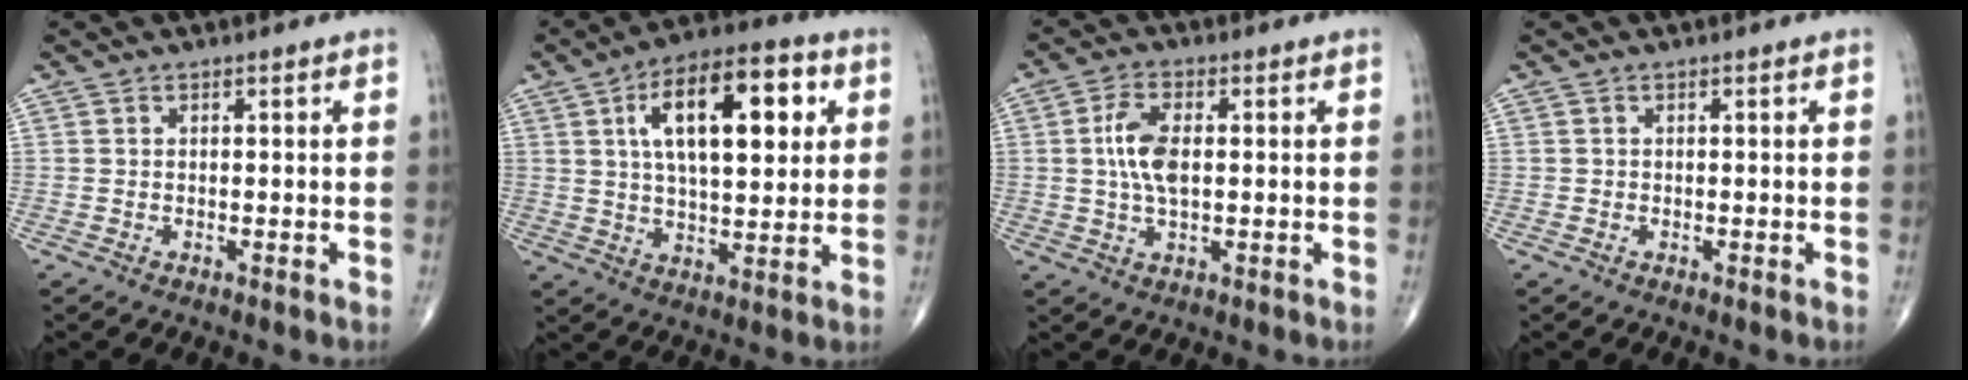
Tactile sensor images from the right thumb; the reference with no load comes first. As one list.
[{"total": 18.4, "force": [5.5, 8.2, 15.6], "torque": [-0.222, 0.003, 0.083]}, {"total": 7.0, "force": [0.6, 3.4, 6.1], "torque": [-0.127, 0.005, 0.009]}, {"total": 0.0}]